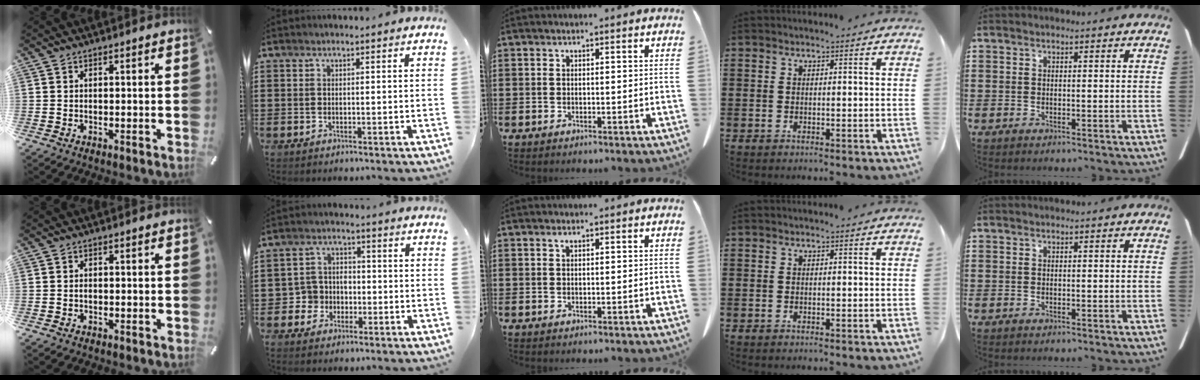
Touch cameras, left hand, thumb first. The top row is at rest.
{"thumb": {"total": 0.9, "force": [-0.4, 0.6, 0.6], "torque": [-0.011, 0.001, -0.009]}, "index": {"total": 4.3, "force": [-1.7, 3.8, 0.8], "torque": [-0.037, 0.007, -0.038]}, "middle": {"total": 0.7, "force": [0.4, 0.1, 0.5], "torque": [-0.004, -0.003, 0.006]}}